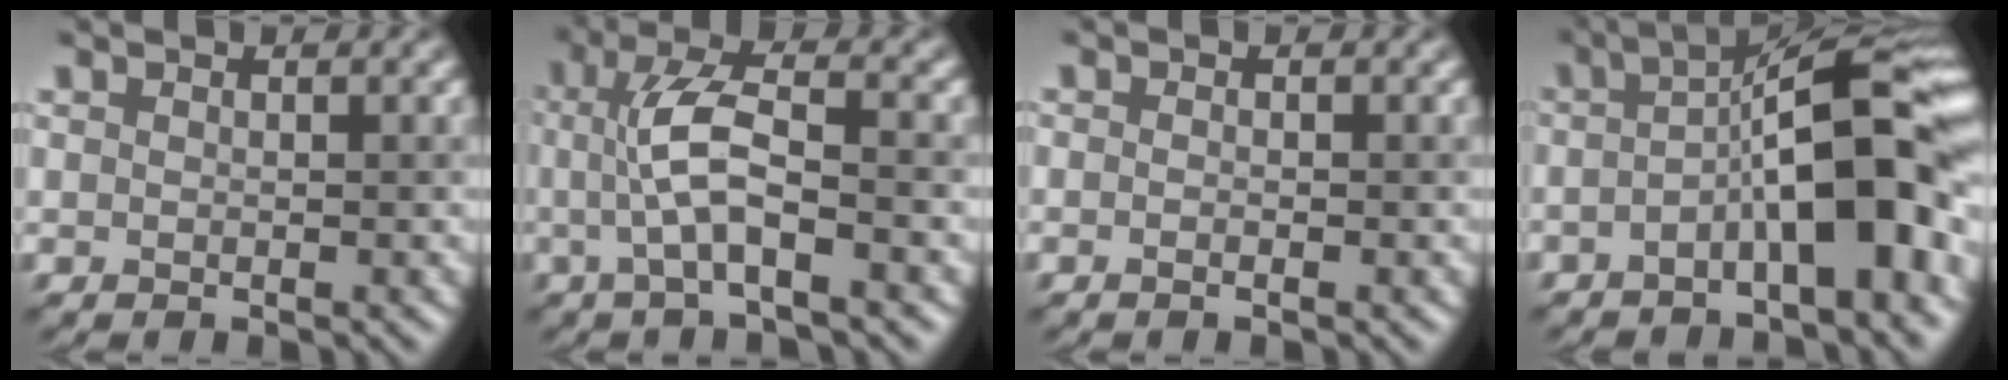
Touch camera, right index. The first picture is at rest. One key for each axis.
{"total": 5.1, "fx": -0.6, "fy": 1.0, "fz": 5.0, "tx": -0.102, "ty": 0.006, "tz": -0.014}
{"total": 0.7, "fx": -0.3, "fy": 0.3, "fz": 0.6, "tx": -0.006, "ty": -0.009, "tz": -0.007}
{"total": 11.3, "fx": -2.1, "fy": 2.6, "fz": 10.8, "tx": -0.153, "ty": 0.021, "tz": -0.047}